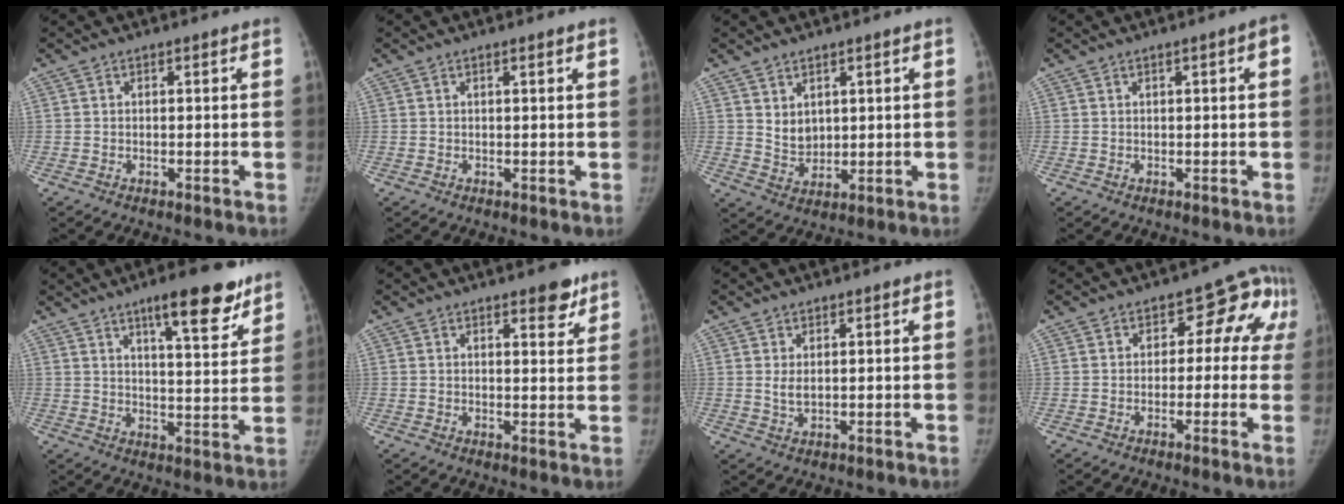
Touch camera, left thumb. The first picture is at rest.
{"total": 1.0, "force": [0.7, -0.1, 0.8], "torque": [-0.011, 0.000, 0.011]}
{"total": 4.7, "force": [2.3, 3.3, 2.3], "torque": [-0.023, -0.024, 0.054]}
{"total": 2.6, "force": [0.6, 0.4, 2.4], "torque": [-0.030, 0.007, 0.007]}
{"total": 12.9, "force": [8.6, 3.3, 9.1], "torque": [-0.100, -0.046, 0.125]}
{"total": 5.0, "force": [3.4, 1.9, 3.3], "torque": [-0.023, -0.019, 0.041]}
{"total": 2.2, "force": [0.8, 1.2, 1.6], "torque": [-0.027, -0.008, 0.020]}
{"total": 8.6, "force": [1.1, 6.3, 5.8], "torque": [-0.004, 0.022, -0.002]}